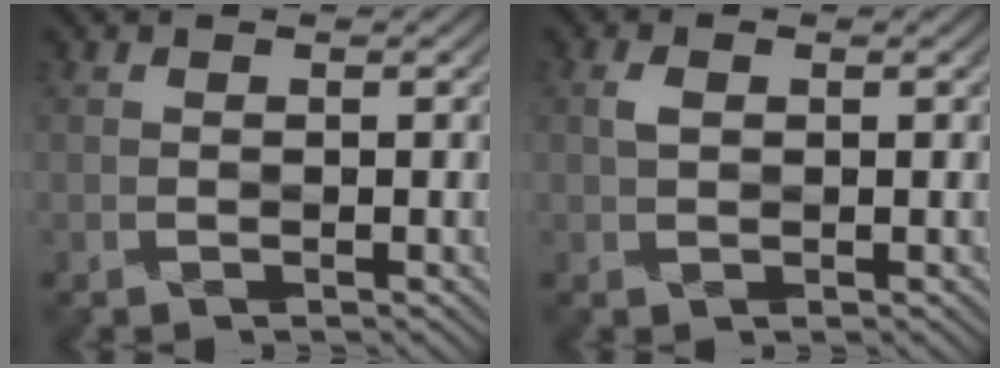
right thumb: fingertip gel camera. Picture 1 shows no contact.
{"total": 1.1, "force": [0.7, 0.5, 0.7], "torque": [-0.016, 0.008, 0.009]}